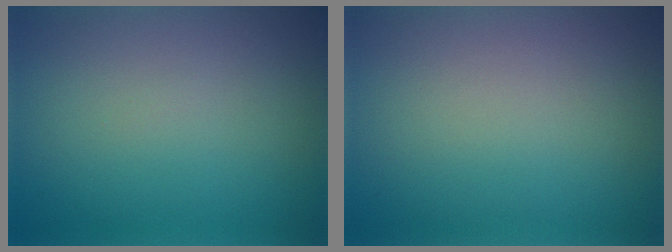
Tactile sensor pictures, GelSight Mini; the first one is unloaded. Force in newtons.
{"total": 0.0}